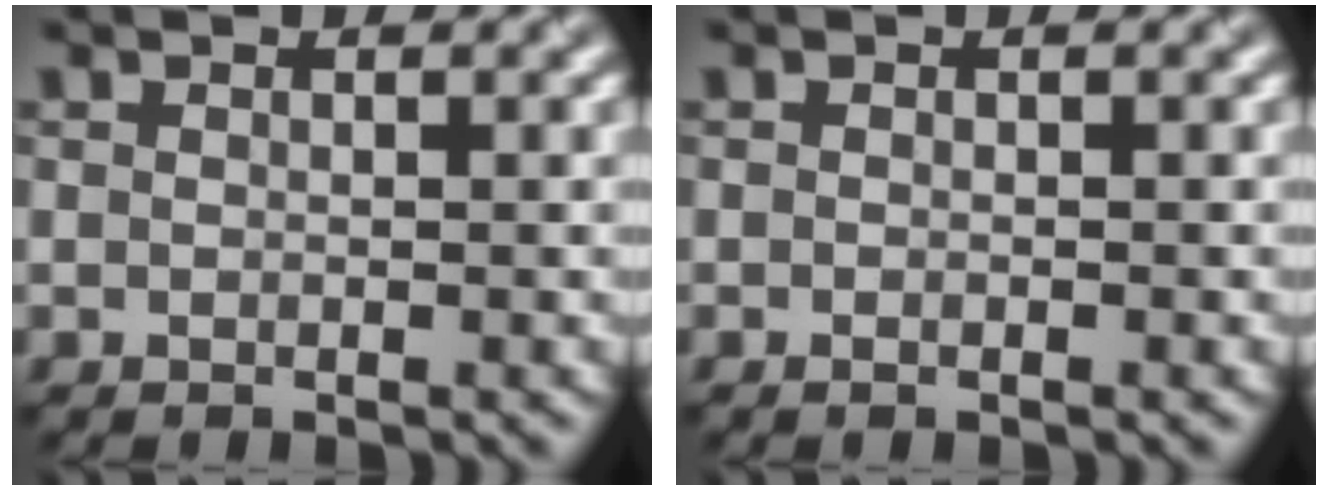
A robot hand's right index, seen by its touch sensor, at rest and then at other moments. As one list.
[{"total": 0.0}]